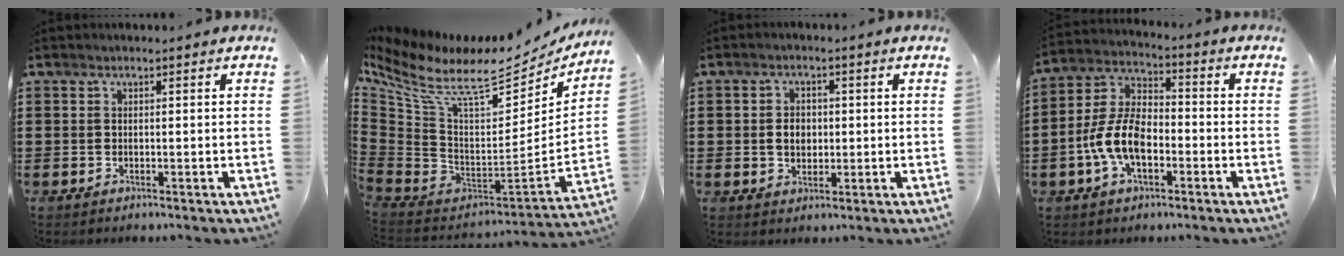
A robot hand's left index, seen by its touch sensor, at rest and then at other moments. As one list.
[{"total": 11.4, "force": [7.7, 3.2, 7.8], "torque": [-0.195, -0.070, 0.123]}, {"total": 3.4, "force": [0.1, 2.6, 2.2], "torque": [-0.042, 0.005, -0.004]}, {"total": 9.3, "force": [-3.2, 5.1, 7.1], "torque": [-0.176, 0.002, -0.068]}]